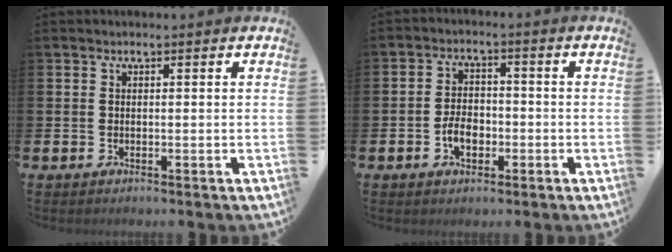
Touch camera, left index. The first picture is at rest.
{"total": 3.8, "force": [-1.4, 2.4, 2.7], "torque": [-0.034, -0.001, -0.029]}